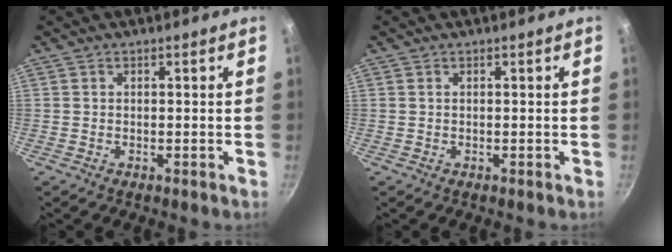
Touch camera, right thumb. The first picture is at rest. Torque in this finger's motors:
{"motor_torque": [-0.02, 0.28, 0.30, -0.20, -0.02]}